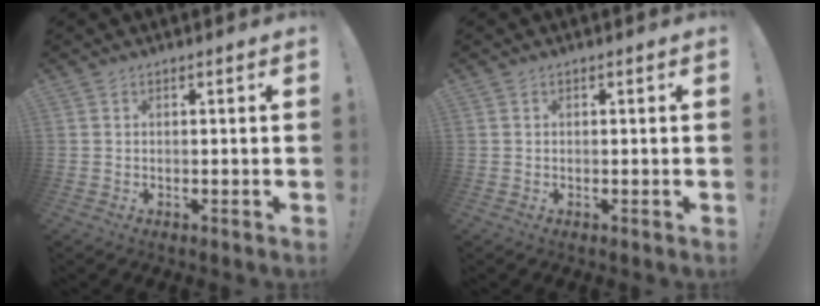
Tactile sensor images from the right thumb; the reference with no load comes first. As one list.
[{"total": 0.0}]